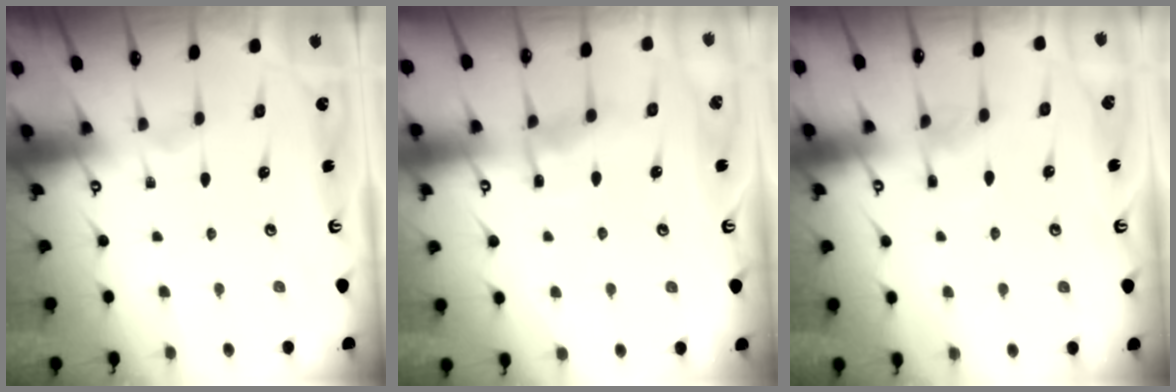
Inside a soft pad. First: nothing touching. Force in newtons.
{"total": 7.0, "press": 7.0, "slide": 0.7}
{"total": 6.1, "press": 6.1, "slide": 0.8}